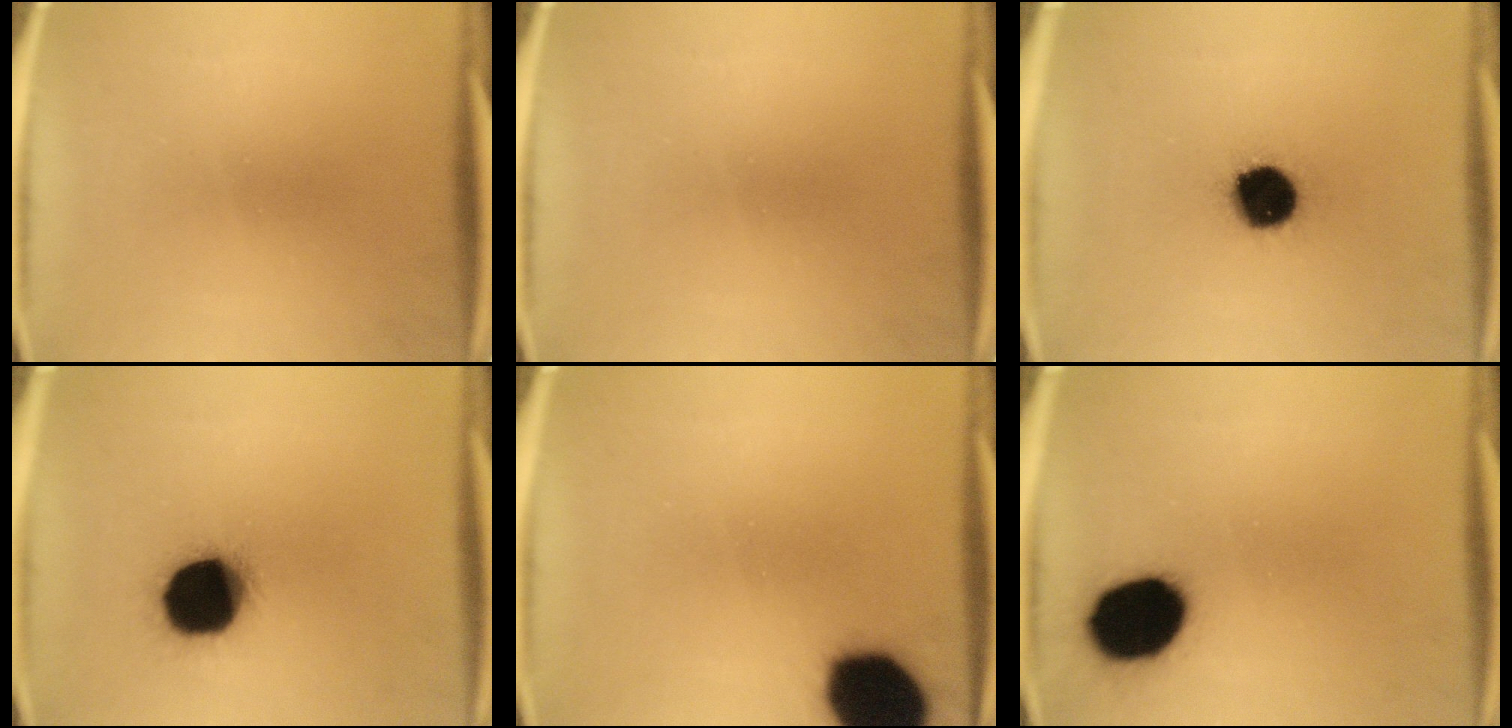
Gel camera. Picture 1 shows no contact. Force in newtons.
{"total": 0.0}
{"total": 14.8}
{"total": 19.4}
{"total": 18.7}
{"total": 17.4}